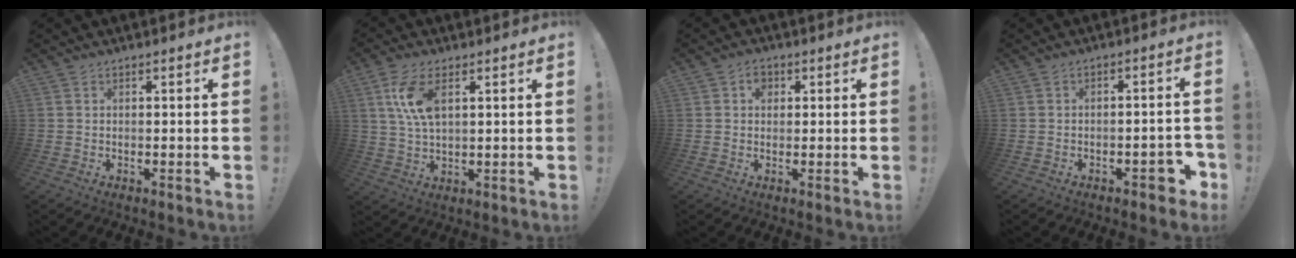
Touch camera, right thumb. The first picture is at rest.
{"total": 9.2, "force": [3.2, 4.1, 7.5], "torque": [-0.167, -0.005, 0.057]}
{"total": 3.1, "force": [0.9, 2.5, 1.6], "torque": [-0.015, -0.002, 0.013]}
{"total": 5.8, "force": [-3.3, 2.4, 4.1], "torque": [-0.044, 0.016, -0.052]}